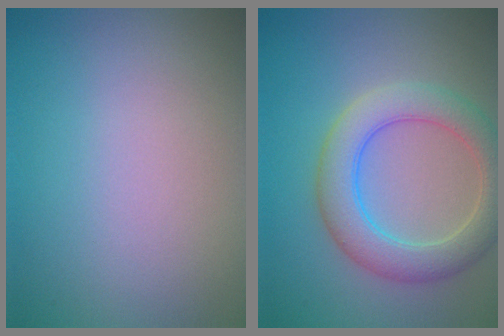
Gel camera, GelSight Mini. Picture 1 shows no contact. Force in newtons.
{"total": 5.4, "press": 5.4, "slide": 0.3}